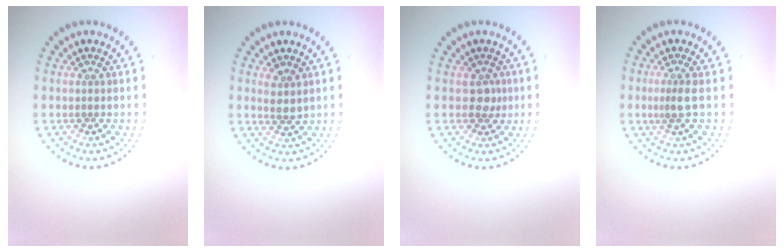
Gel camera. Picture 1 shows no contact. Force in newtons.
{"total": 1.7, "press": 1.4, "slide": 1.0}
{"total": 1.5, "press": 1.1, "slide": 1.0}
{"total": 1.8, "press": 1.3, "slide": 1.3}